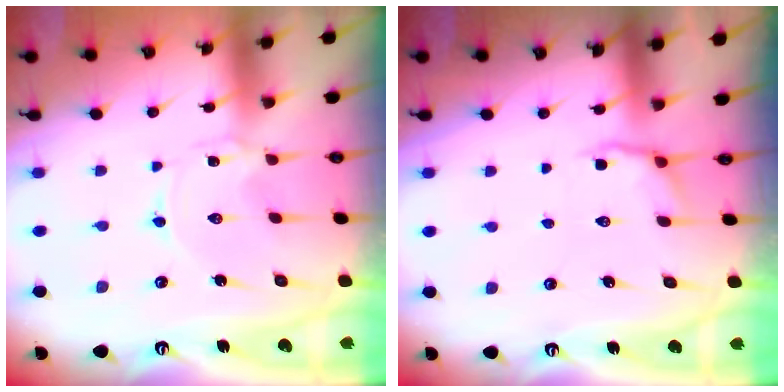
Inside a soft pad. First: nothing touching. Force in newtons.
{"total": 2.8, "press": 2.0, "slide": 2.0}